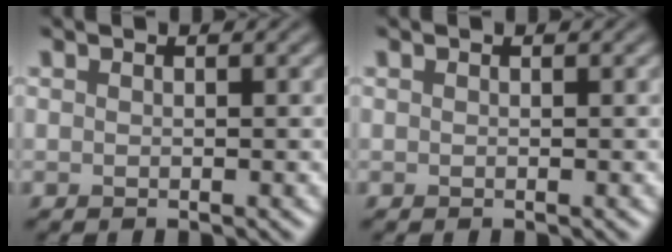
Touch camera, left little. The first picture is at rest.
{"total": 0.0}